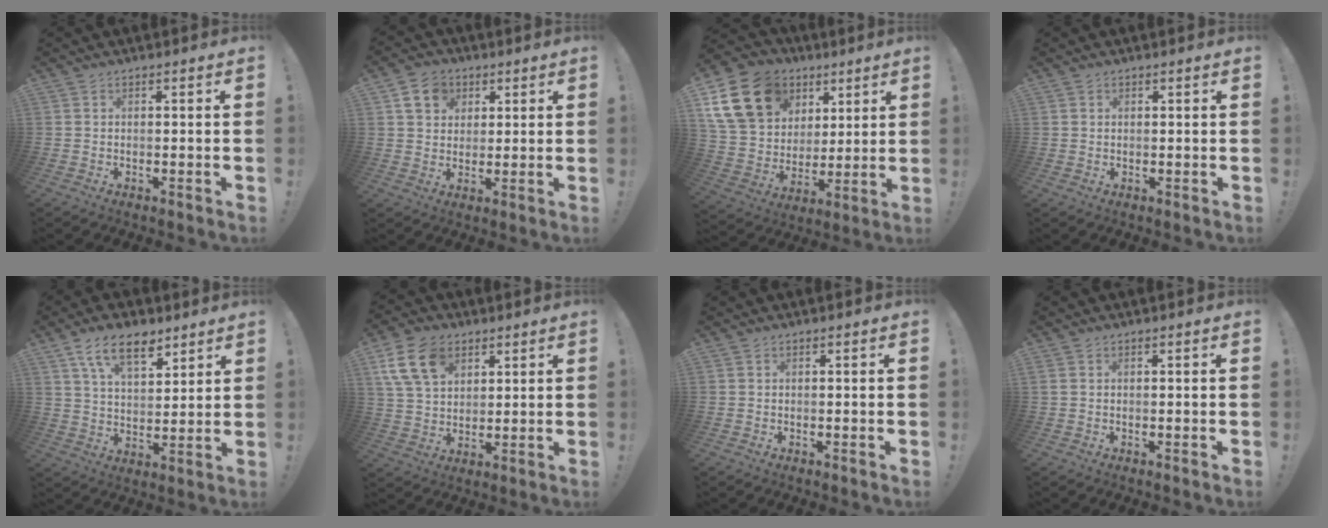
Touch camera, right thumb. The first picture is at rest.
{"total": 8.6, "force": [3.9, 6.9, 3.2], "torque": [-0.046, -0.011, 0.078]}
{"total": 20.6, "force": [9.2, 15.9, 9.5], "torque": [-0.169, -0.031, 0.198]}
{"total": 1.8, "force": [0.9, 1.6, -0.1], "torque": [0.007, -0.008, 0.014]}
{"total": 12.2, "force": [7.8, 5.6, 7.5], "torque": [-0.127, -0.030, 0.143]}
{"total": 13.5, "force": [6.7, 9.2, 7.2], "torque": [-0.135, -0.019, 0.132]}
{"total": 0.0}
{"total": 0.8, "force": [0.3, 0.5, 0.5], "torque": [-0.013, 0.003, 0.006]}